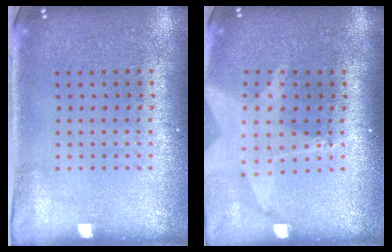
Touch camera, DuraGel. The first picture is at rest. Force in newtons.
{"total": 2.0, "press": 1.6, "slide": 1.3}